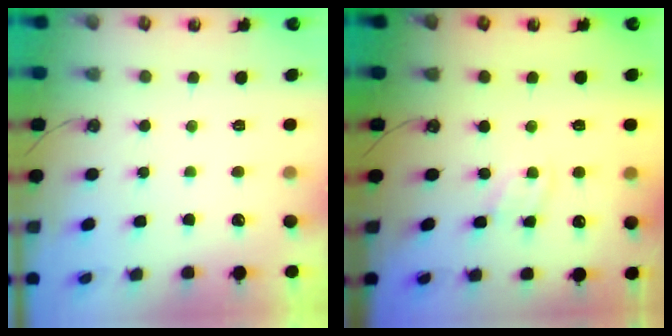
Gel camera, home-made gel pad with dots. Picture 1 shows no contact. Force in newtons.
{"total": 2.9, "press": 2.9, "slide": 0.4}